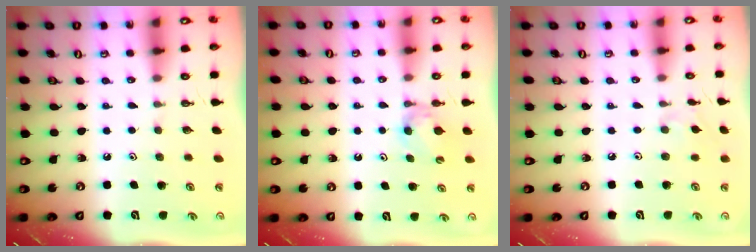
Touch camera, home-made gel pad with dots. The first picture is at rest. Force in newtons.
{"total": 4.5, "press": 4.5, "slide": 0.6}
{"total": 3.3, "press": 3.2, "slide": 0.7}